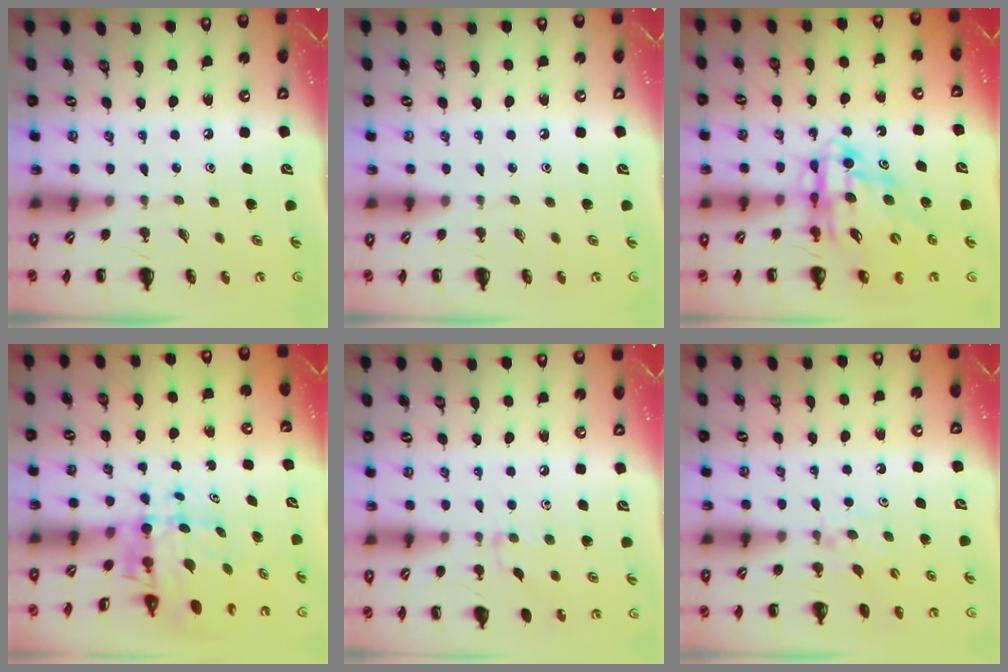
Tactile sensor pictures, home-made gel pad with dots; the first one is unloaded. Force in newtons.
{"total": 0.0}
{"total": 15.1, "press": 14.5, "slide": 4.2}
{"total": 6.1, "press": 5.7, "slide": 2.2}
{"total": 6.0, "press": 5.8, "slide": 1.7}
{"total": 4.7, "press": 4.4, "slide": 1.4}